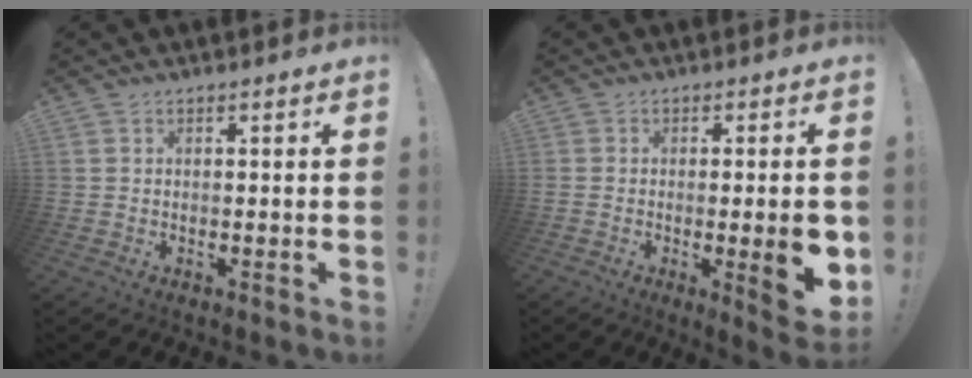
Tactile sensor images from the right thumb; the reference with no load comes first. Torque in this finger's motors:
{"motor_torque": [1.87, 3.13, 2.49, -0.29, 0.83]}